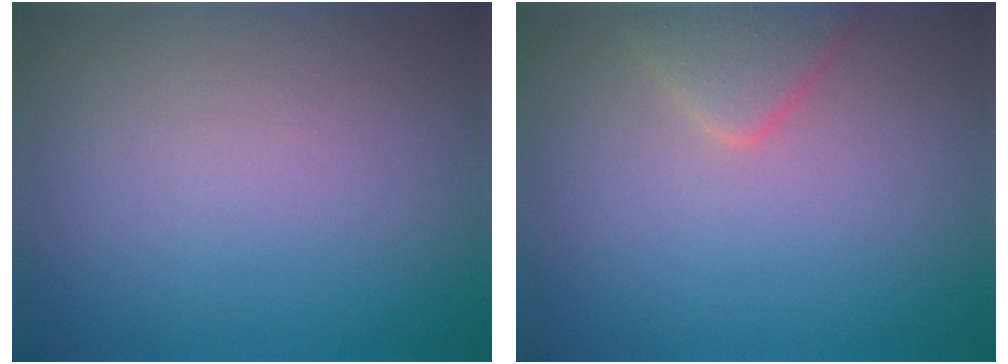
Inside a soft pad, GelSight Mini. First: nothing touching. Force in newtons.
{"total": 2.3, "press": 2.3, "slide": 0.2}